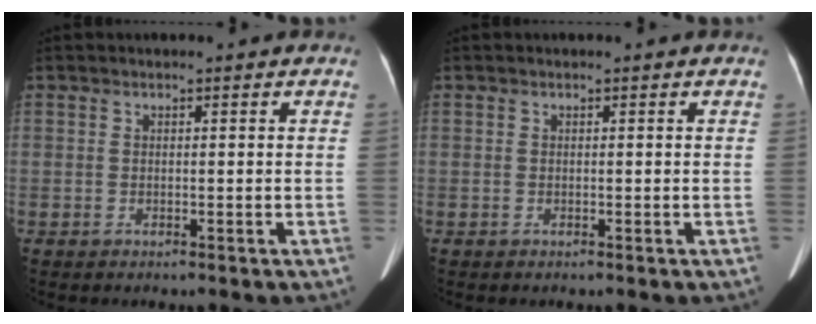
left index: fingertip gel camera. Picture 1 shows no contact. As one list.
[{"total": 0.0}]